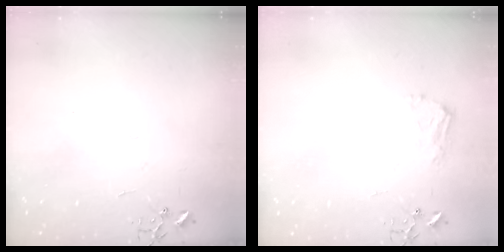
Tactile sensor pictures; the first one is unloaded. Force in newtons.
{"total": 9.0, "press": 8.9, "slide": 0.9}